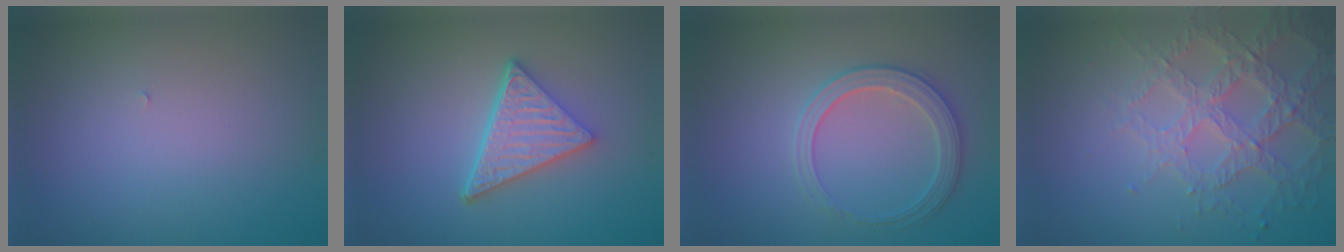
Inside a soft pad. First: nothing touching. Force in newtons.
{"total": 4.9, "press": 3.7, "slide": 3.3}
{"total": 3.0, "press": 2.9, "slide": 0.2}
{"total": 4.4, "press": 4.1, "slide": 1.6}